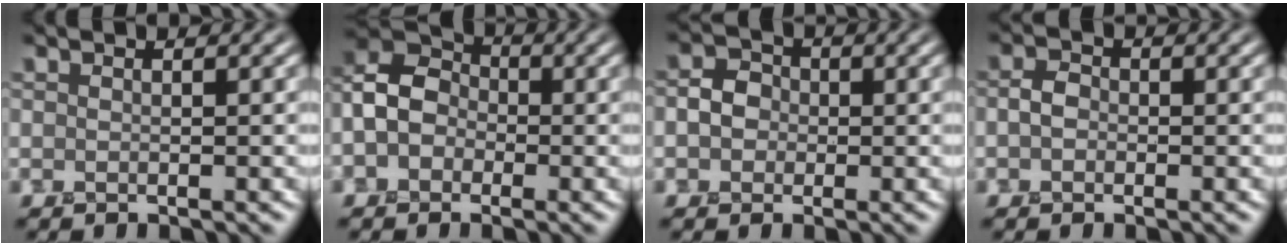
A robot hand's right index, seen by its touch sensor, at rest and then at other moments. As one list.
[{"total": 5.4, "force": [-1.0, 4.4, 2.9], "torque": [-0.060, 0.011, -0.029]}, {"total": 2.4, "force": [0.0, 2.2, 0.9], "torque": [-0.010, 0.007, -0.005]}, {"total": 1.5, "force": [-0.3, 1.2, 0.8], "torque": [-0.013, 0.006, -0.011]}]